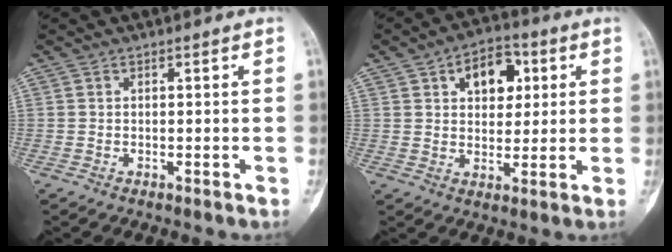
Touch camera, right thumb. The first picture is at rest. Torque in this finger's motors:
{"motor_torque": [-0.23, 0.35, 0.87, 0.40, 0.02]}